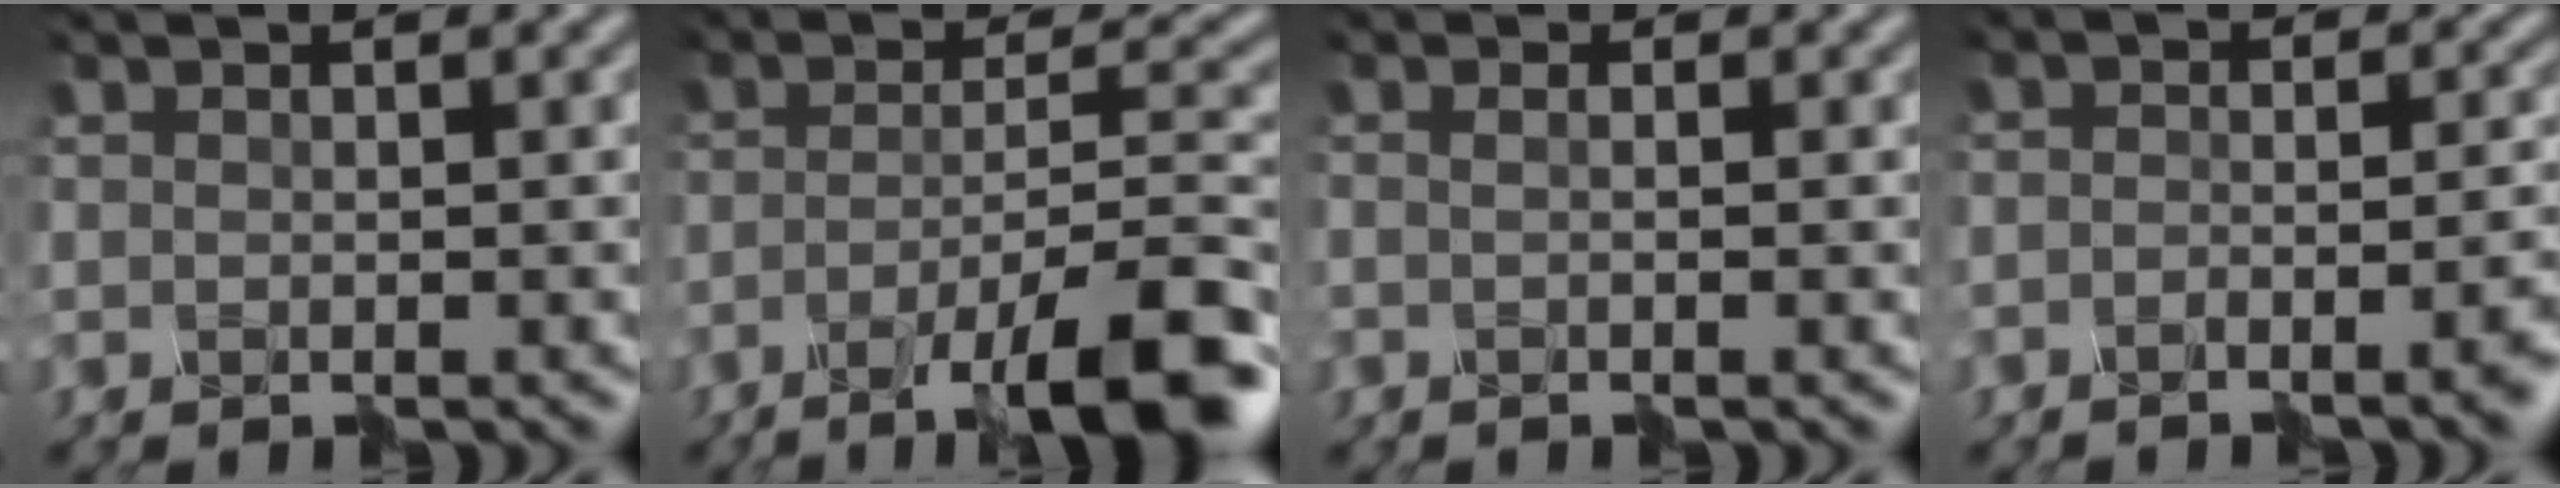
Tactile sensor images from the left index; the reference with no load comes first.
{"total": 9.6, "force": [-6.6, 1.1, 6.9], "torque": [-0.106, 0.008, -0.110]}
{"total": 0.8, "force": [-0.3, -0.7, -0.1], "torque": [0.010, 0.007, -0.009]}
{"total": 4.1, "force": [-3.7, 0.4, 1.7], "torque": [-0.020, -0.001, -0.053]}